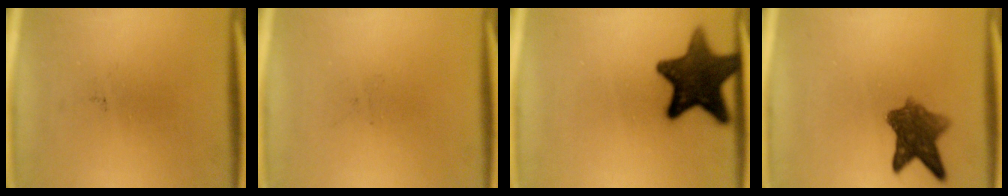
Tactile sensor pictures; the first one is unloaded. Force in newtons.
{"total": 0.0}
{"total": 13.9}
{"total": 7.2}